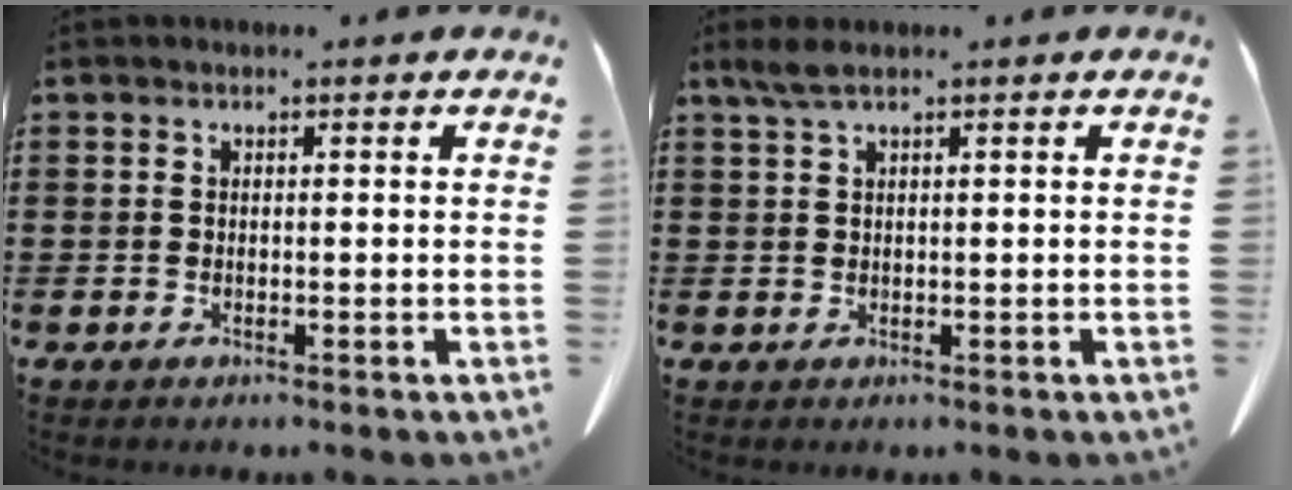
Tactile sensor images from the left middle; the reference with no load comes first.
{"total": 1.9, "force": [1.1, 0.2, 1.5], "torque": [-0.038, -0.002, 0.018]}